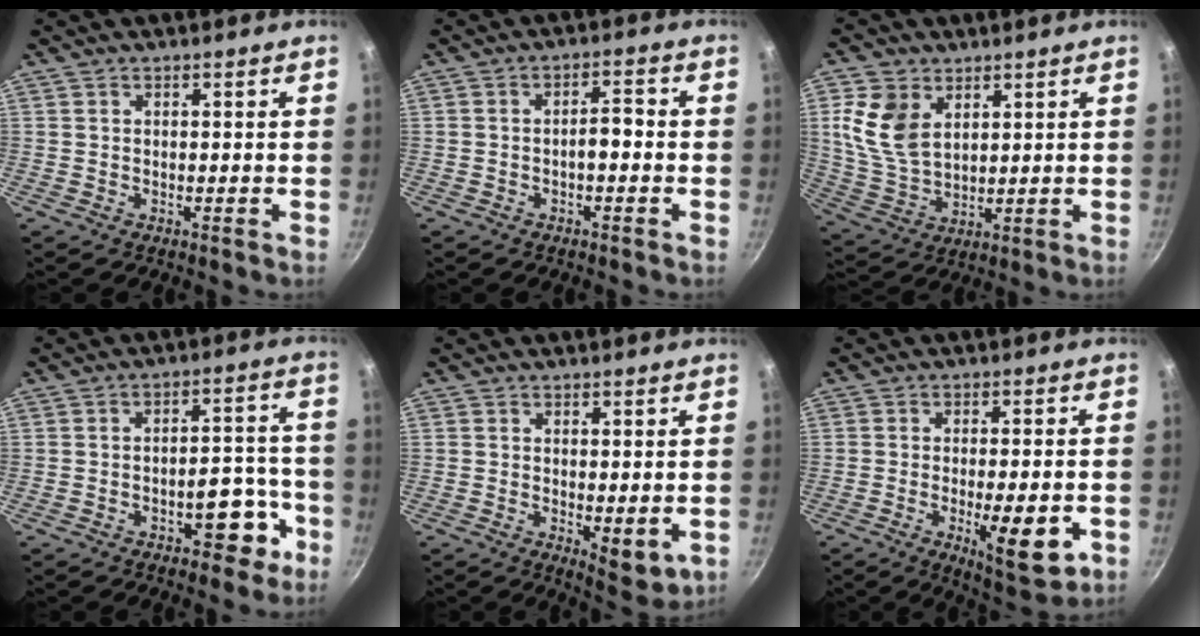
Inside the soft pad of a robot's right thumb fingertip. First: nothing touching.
{"total": 3.4, "force": [-1.1, 1.4, 2.9], "torque": [-0.038, 0.021, -0.018]}
{"total": 10.1, "force": [4.1, 6.0, 7.0], "torque": [-0.138, -0.019, 0.091]}
{"total": 9.2, "force": [-4.4, 4.9, 6.4], "torque": [-0.044, 0.047, -0.050]}
{"total": 5.9, "force": [-0.3, 2.6, 5.3], "torque": [-0.063, -0.015, 0.003]}
{"total": 11.5, "force": [-3.6, 3.6, 10.3], "torque": [-0.133, 0.000, -0.042]}